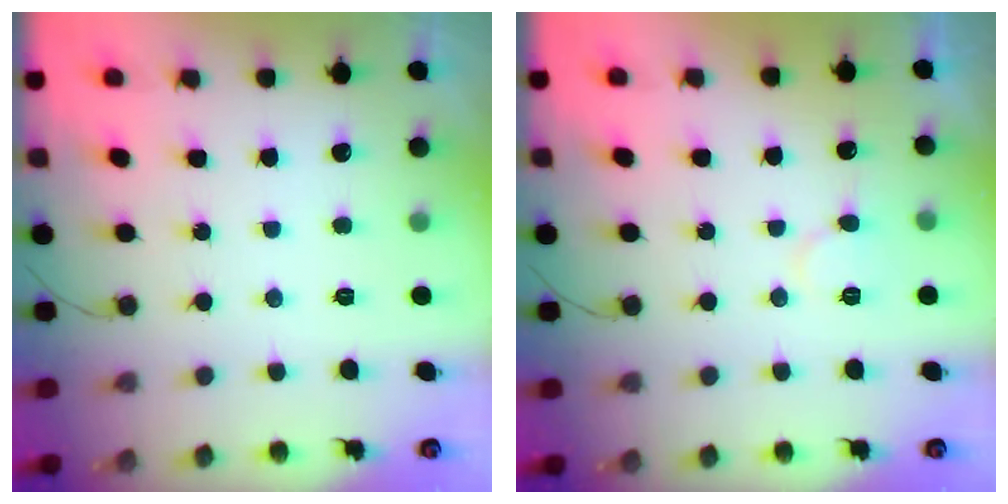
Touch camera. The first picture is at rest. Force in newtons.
{"total": 6.0, "press": 6.0, "slide": 0.5}